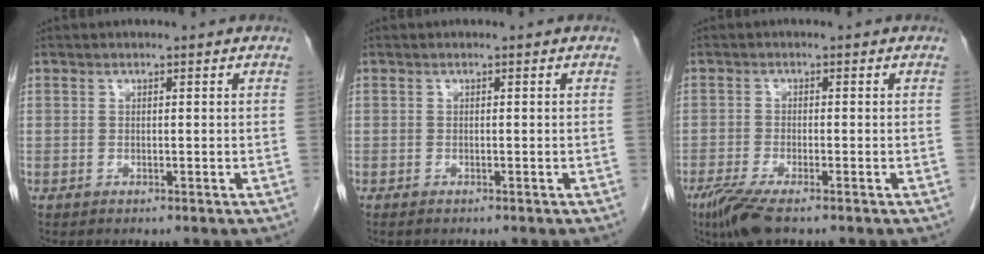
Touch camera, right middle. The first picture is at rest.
{"total": 1.1, "force": [-1.0, 0.2, 0.4], "torque": [-0.008, -0.002, -0.013]}
{"total": 5.6, "force": [-3.9, 0.7, 3.9], "torque": [-0.077, -0.016, -0.071]}